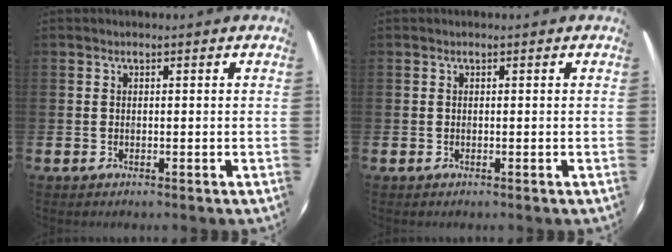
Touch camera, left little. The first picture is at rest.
{"total": 0.0}